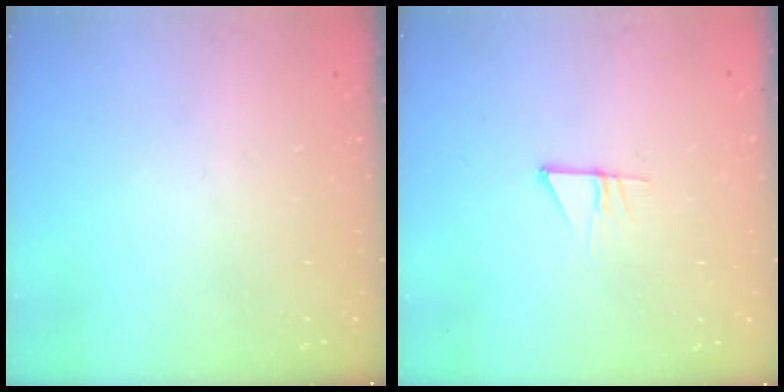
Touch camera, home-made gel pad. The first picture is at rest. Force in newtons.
{"total": 4.2, "press": 4.2, "slide": 0.4}